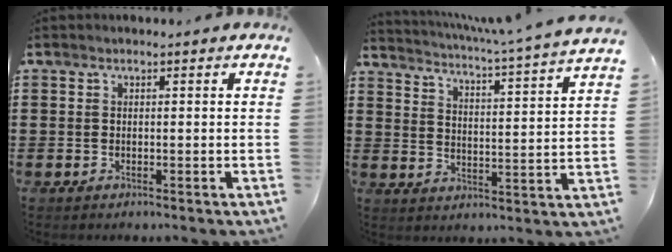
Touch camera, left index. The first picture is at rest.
{"total": 3.9, "force": [3.4, -0.9, 1.6], "torque": [-0.052, -0.037, 0.048]}